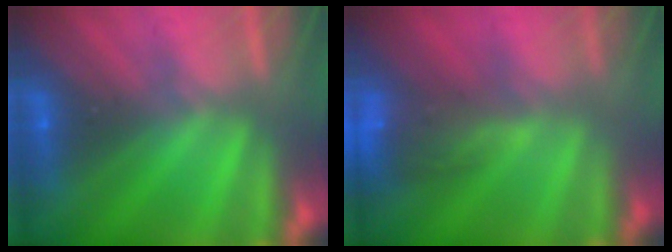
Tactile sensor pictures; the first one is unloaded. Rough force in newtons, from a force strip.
{"total": 8.3}